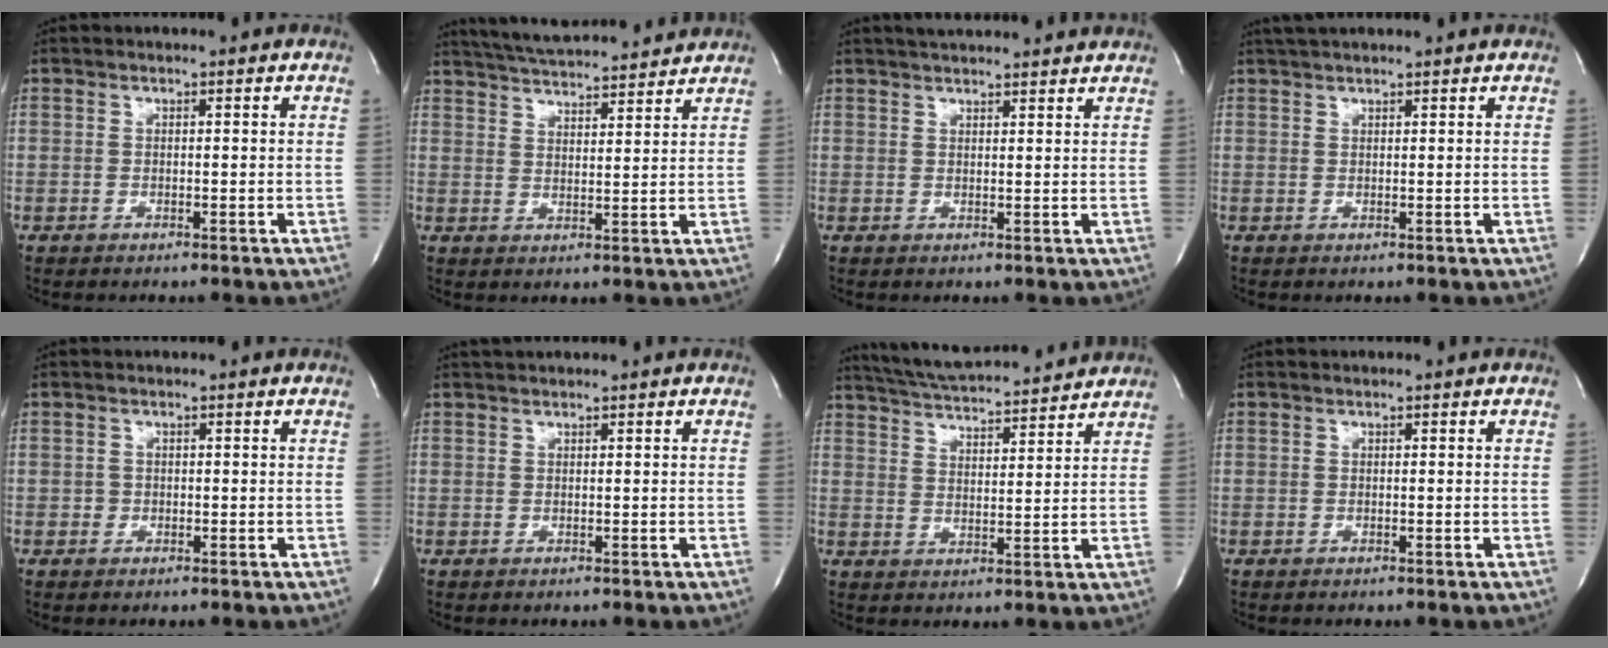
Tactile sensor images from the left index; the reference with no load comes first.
{"total": 14.1, "force": [13.1, 1.5, 4.9], "torque": [-0.089, 0.021, 0.193]}
{"total": 9.4, "force": [8.7, 0.7, 3.4], "torque": [-0.054, 0.020, 0.105]}
{"total": 5.1, "force": [4.5, -0.1, 2.3], "torque": [-0.036, 0.027, 0.065]}
{"total": 0.7, "force": [-0.3, 0.6, 0.0], "torque": [0.003, 0.001, -0.007]}
{"total": 1.1, "force": [0.9, -0.3, 0.4], "torque": [-0.003, 0.013, 0.023]}
{"total": 15.1, "force": [14.1, 1.4, 5.1], "torque": [-0.095, 0.020, 0.213]}
{"total": 0.0}